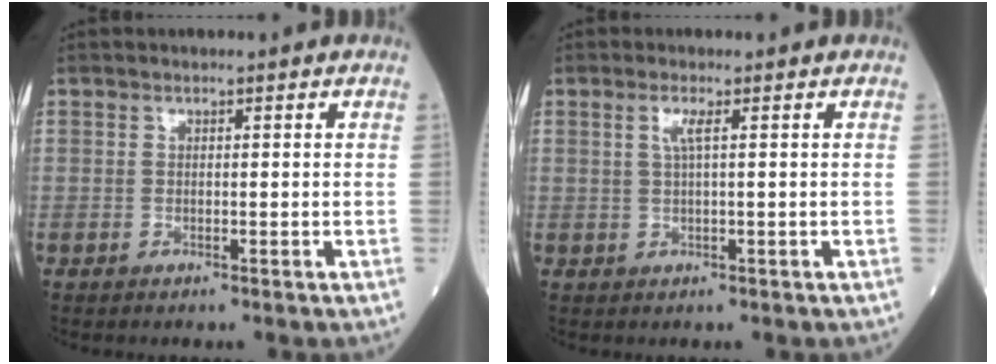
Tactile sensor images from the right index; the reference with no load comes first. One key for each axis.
{"total": 1.9, "fx": 0.6, "fy": -0.1, "fz": 1.8, "tx": -0.042, "ty": 0.003, "tz": 0.010}